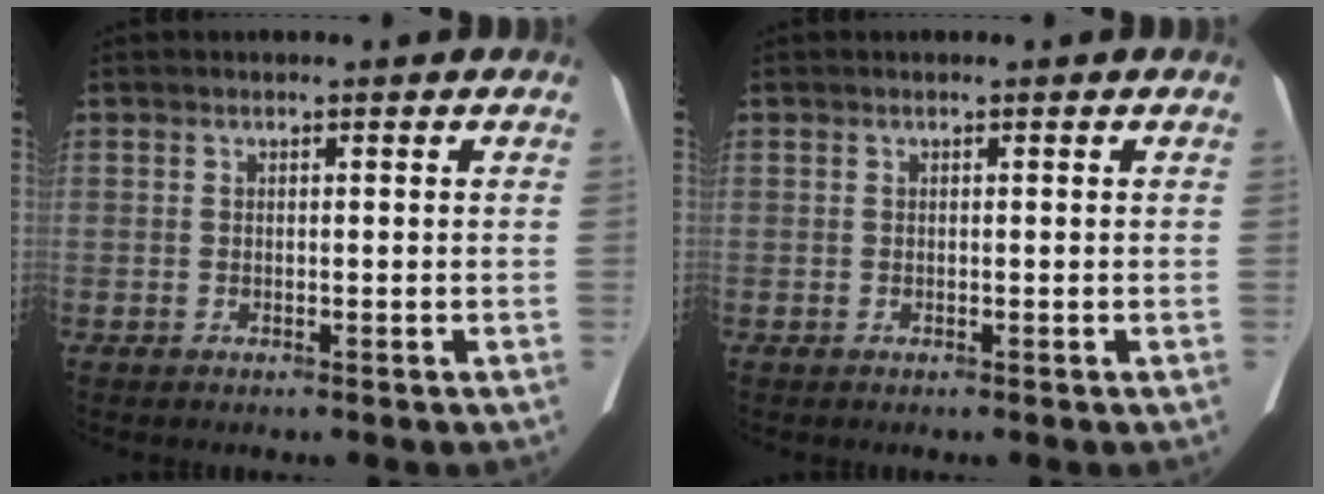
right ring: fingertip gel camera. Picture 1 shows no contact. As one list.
[{"total": 0.0}]